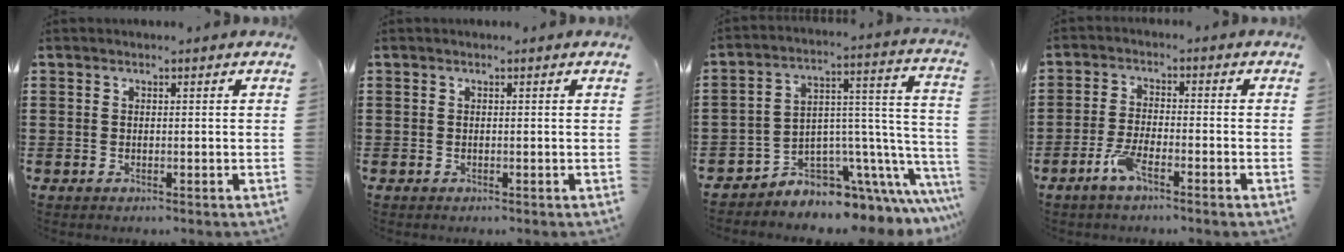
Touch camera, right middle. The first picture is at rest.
{"total": 0.0}
{"total": 5.7, "force": [-4.4, 3.2, 1.6], "torque": [-0.033, -0.020, -0.079]}
{"total": 4.6, "force": [-2.9, 1.0, 3.5], "torque": [-0.077, 0.001, -0.057]}